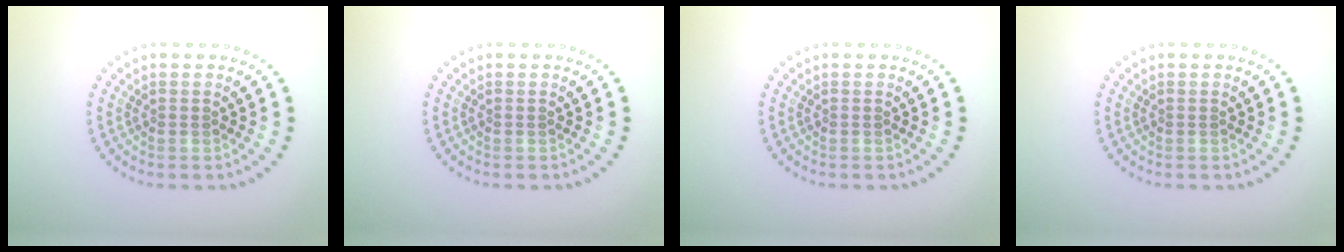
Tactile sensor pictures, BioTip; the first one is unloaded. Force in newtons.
{"total": 0.0}
{"total": 0.0}
{"total": 0.0}